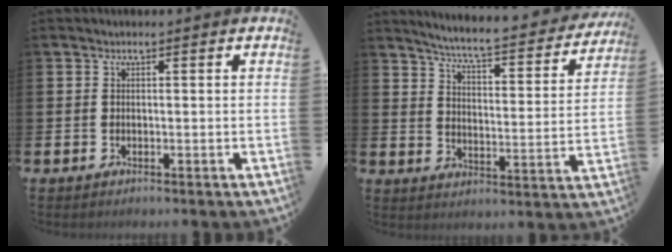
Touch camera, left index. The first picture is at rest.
{"total": 5.8, "force": [5.4, 0.0, 2.1], "torque": [-0.060, -0.049, 0.084]}